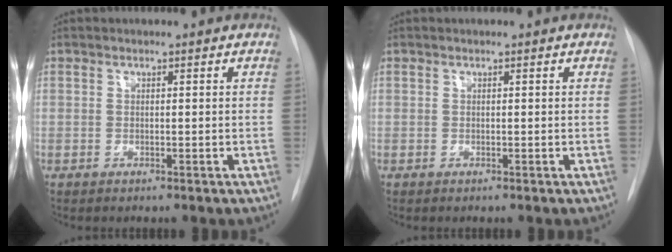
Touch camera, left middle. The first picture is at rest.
{"total": 0.0}